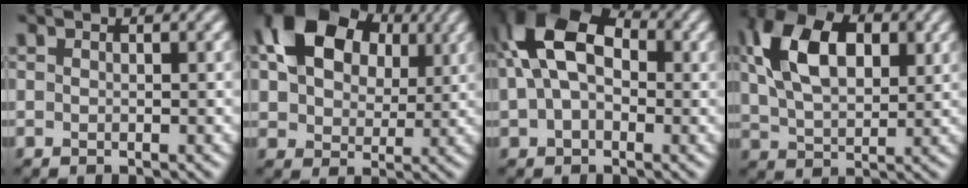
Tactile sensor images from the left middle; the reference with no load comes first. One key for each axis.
{"total": 12.3, "fx": 4.7, "fy": 8.2, "fz": 7.9, "tx": -0.141, "ty": 0.027, "tz": 0.068}
{"total": 10.2, "fx": 1.9, "fy": 6.5, "fz": 7.7, "tx": -0.146, "ty": 0.028, "tz": 0.012}
{"total": 9.4, "fx": 3.1, "fy": 5.6, "fz": 6.9, "tx": -0.146, "ty": 0.014, "tz": 0.056}